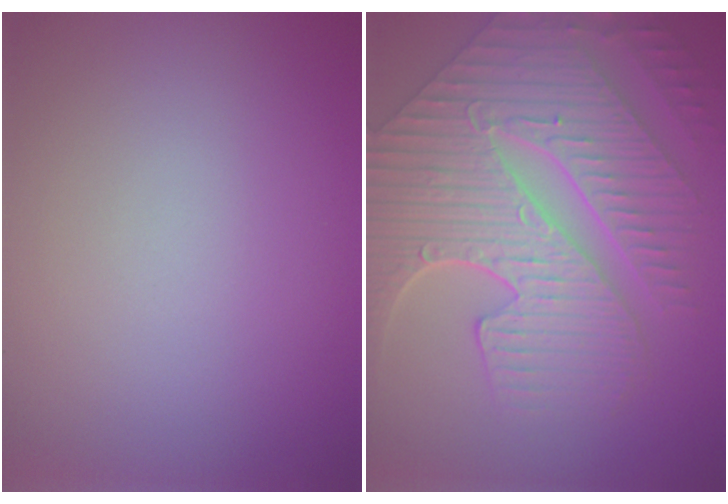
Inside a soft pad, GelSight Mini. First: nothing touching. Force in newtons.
{"total": 10.0, "press": 7.5, "slide": 6.7}